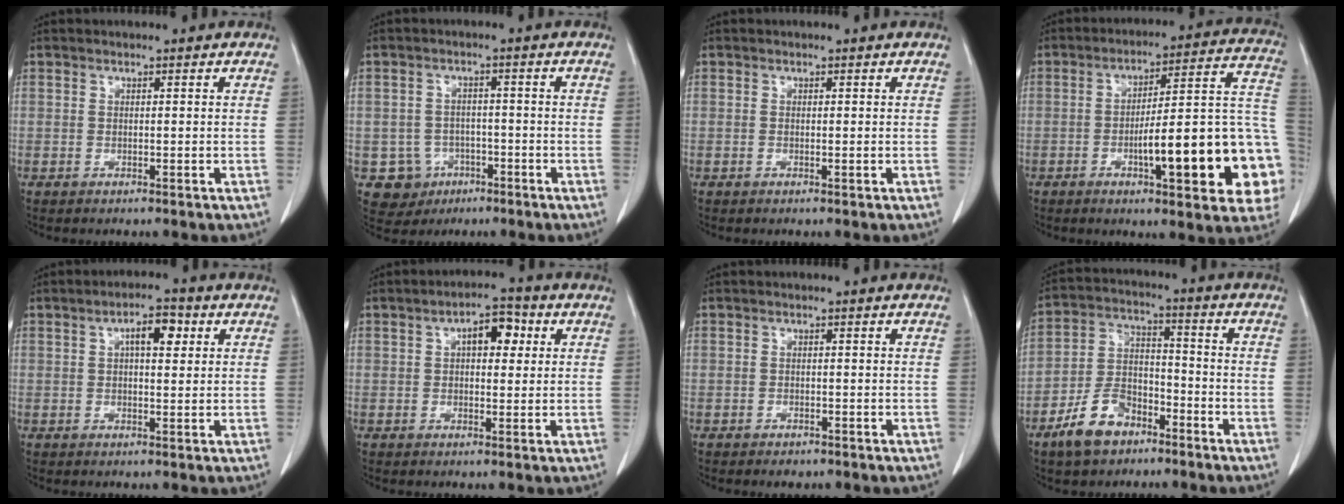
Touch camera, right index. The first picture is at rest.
{"total": 5.7, "force": [-2.3, 5.2, 0.6], "torque": [-0.009, 0.011, -0.029]}
{"total": 0.0}
{"total": 21.9, "force": [-5.9, 3.8, 20.8], "torque": [-0.186, 0.033, -0.068]}
{"total": 4.7, "force": [1.5, 1.7, 4.1], "torque": [-0.068, 0.012, 0.021]}
{"total": 5.6, "force": [1.6, 2.7, 4.7], "torque": [-0.070, 0.021, 0.022]}
{"total": 1.6, "force": [-1.1, 0.9, 0.7], "torque": [-0.015, 0.000, -0.010]}
{"total": 9.7, "force": [-6.2, 5.4, 5.1], "torque": [-0.112, 0.008, -0.114]}